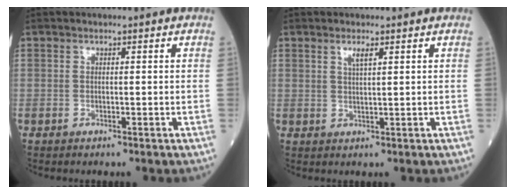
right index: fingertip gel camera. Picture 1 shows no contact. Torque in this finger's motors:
{"motor_torque": [-0.07, -0.02, 0.00, 0.04]}